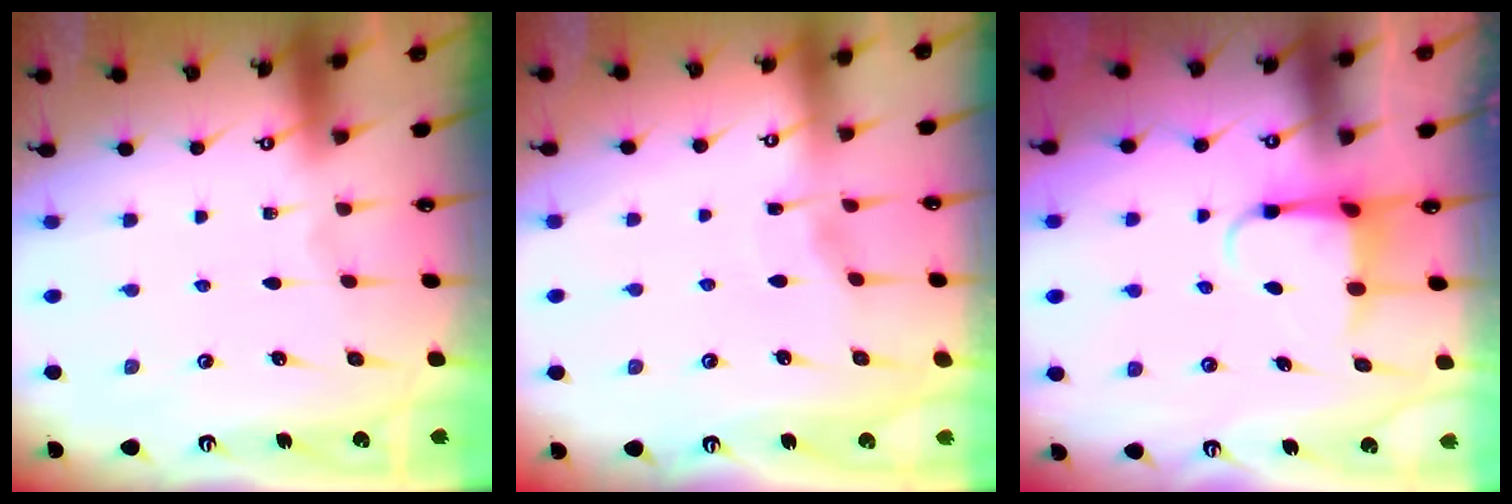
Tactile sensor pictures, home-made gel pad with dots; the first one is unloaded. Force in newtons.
{"total": 3.2, "press": 3.2, "slide": 0.5}
{"total": 4.0, "press": 4.0, "slide": 0.4}